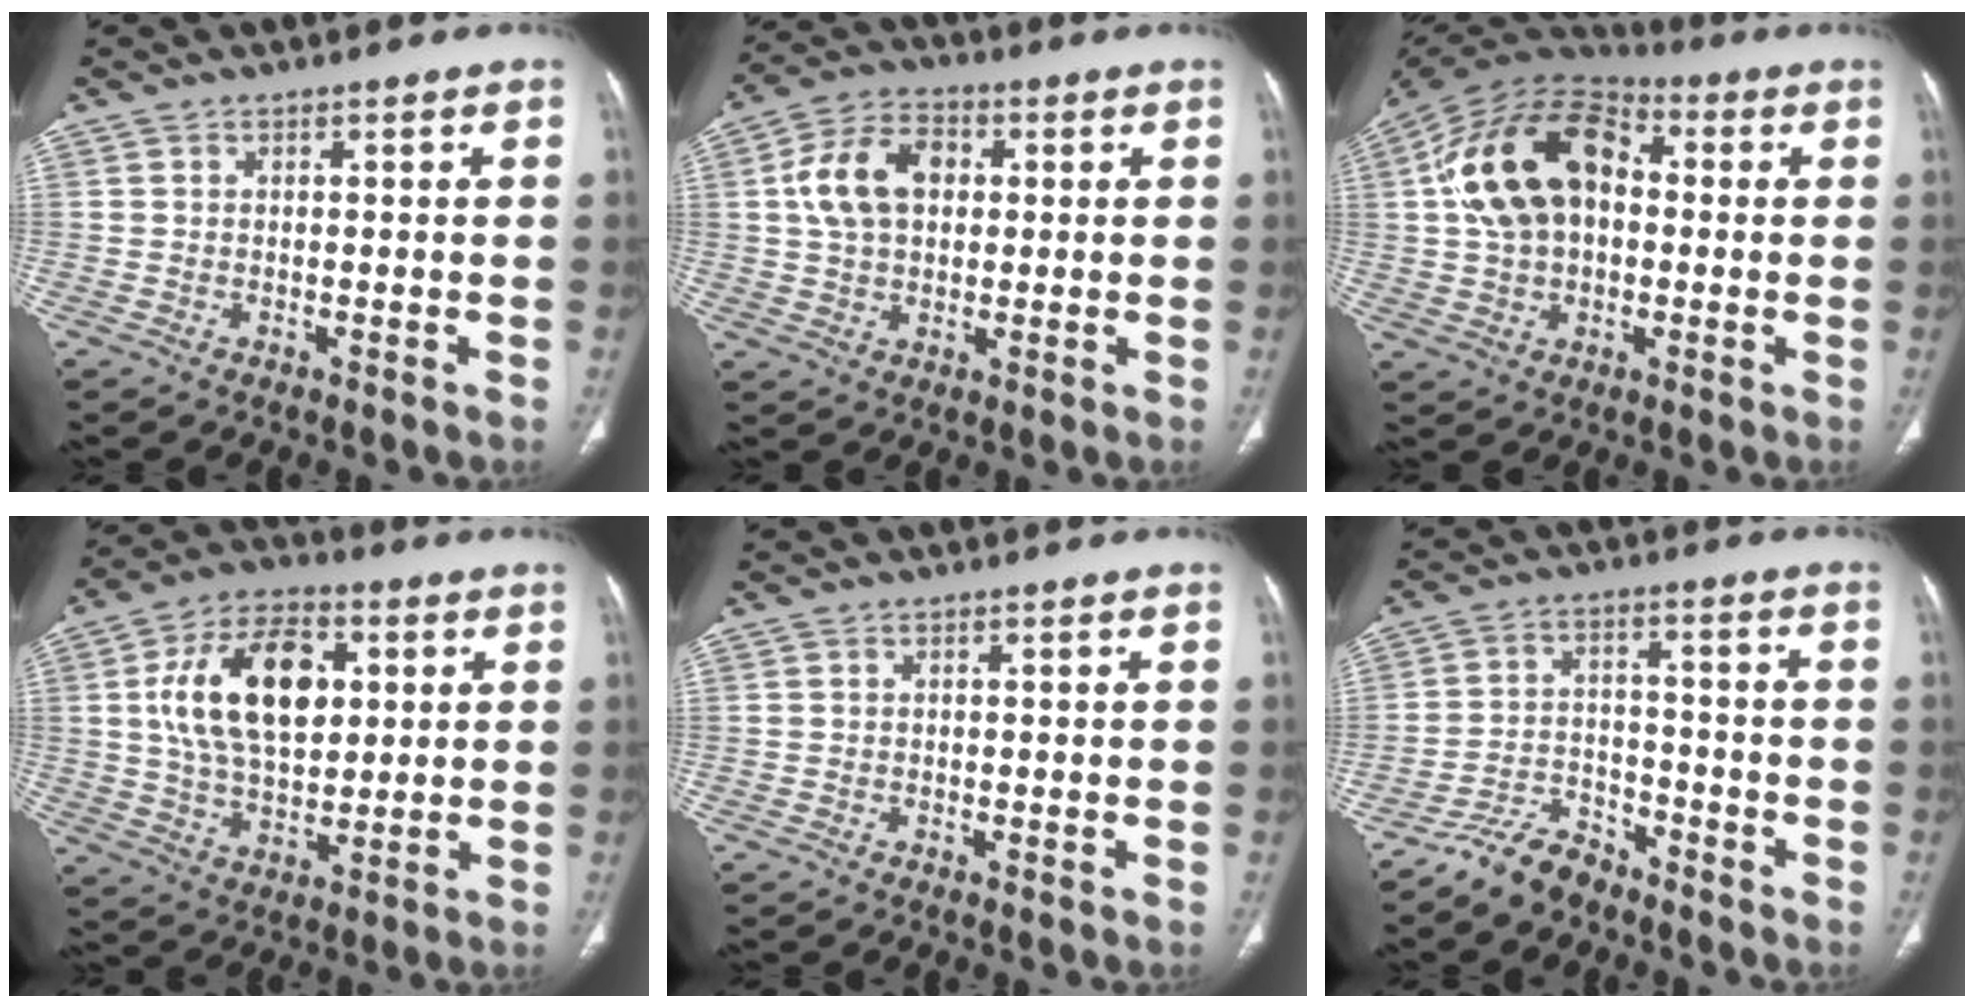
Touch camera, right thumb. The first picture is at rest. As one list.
[{"total": 11.1, "force": [1.9, 7.6, 7.9], "torque": [-0.135, 0.015, 0.031]}, {"total": 18.8, "force": [2.3, 12.3, 14.0], "torque": [-0.241, 0.029, 0.034]}, {"total": 17.9, "force": [3.8, 10.7, 13.9], "torque": [-0.221, 0.004, 0.067]}, {"total": 0.0}, {"total": 6.9, "force": [-5.9, 3.0, 2.0], "torque": [-0.035, 0.037, -0.114]}]